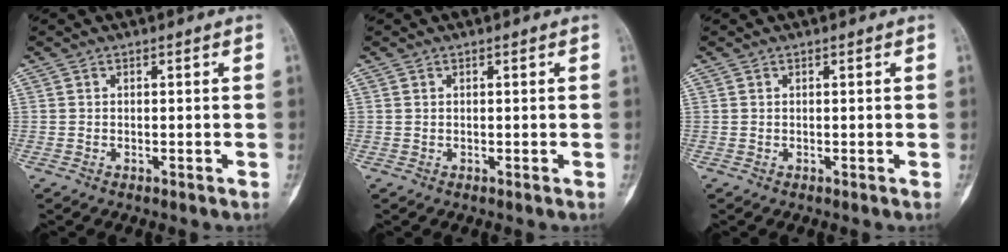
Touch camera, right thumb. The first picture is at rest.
{"total": 0.0}
{"total": 0.0}